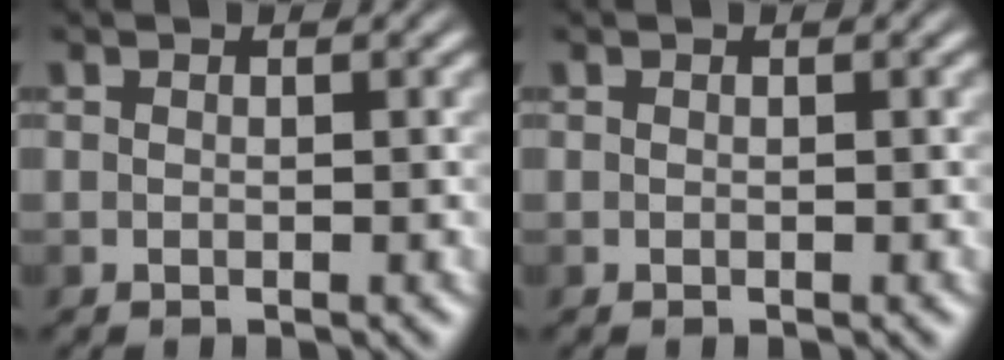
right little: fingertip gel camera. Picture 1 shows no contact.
{"total": 0.0}